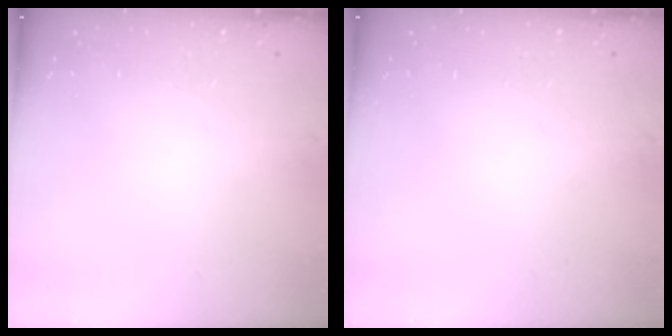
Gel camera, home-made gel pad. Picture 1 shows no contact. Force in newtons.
{"total": 0.0}